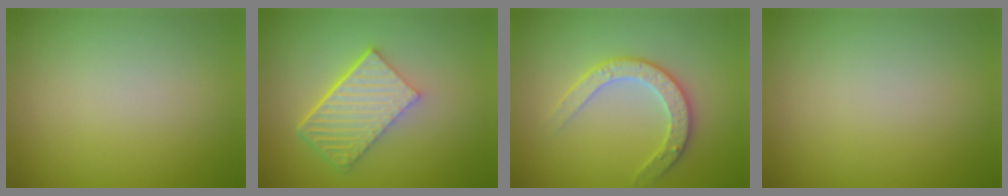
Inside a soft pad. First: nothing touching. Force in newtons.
{"total": 6.1, "press": 4.1, "slide": 4.4}
{"total": 2.9, "press": 2.8, "slide": 0.8}
{"total": 0.0}